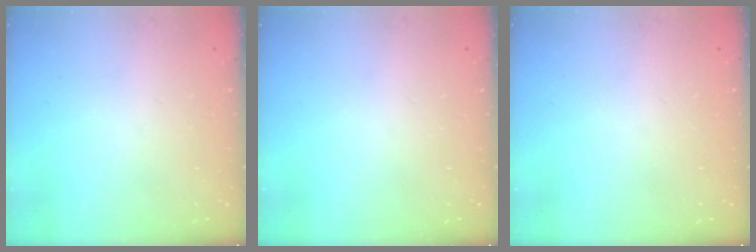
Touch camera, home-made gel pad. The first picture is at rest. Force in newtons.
{"total": 0.0}
{"total": 0.0}